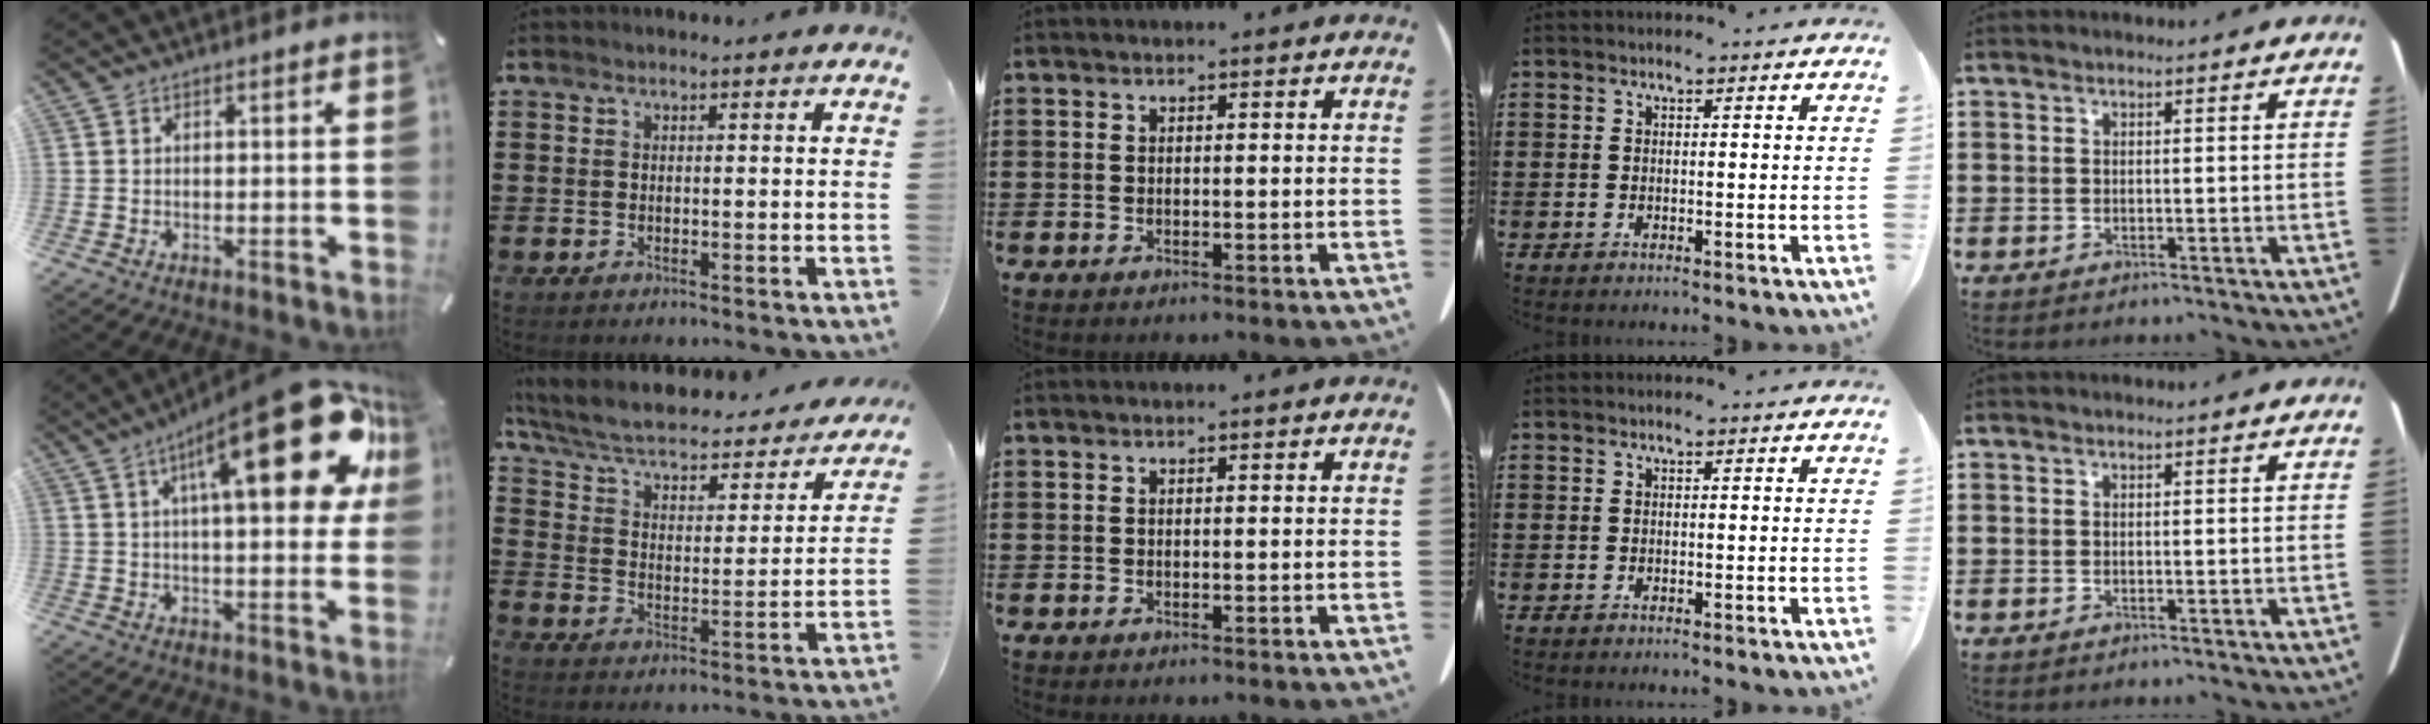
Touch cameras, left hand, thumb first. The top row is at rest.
{"thumb": {"total": 28.7, "force": [11.9, 9.5, 24.4], "torque": [-0.364, -0.064, 0.185]}, "index": {"total": 5.0, "force": [3.8, 1.6, 2.8], "torque": [-0.072, -0.033, 0.060]}}